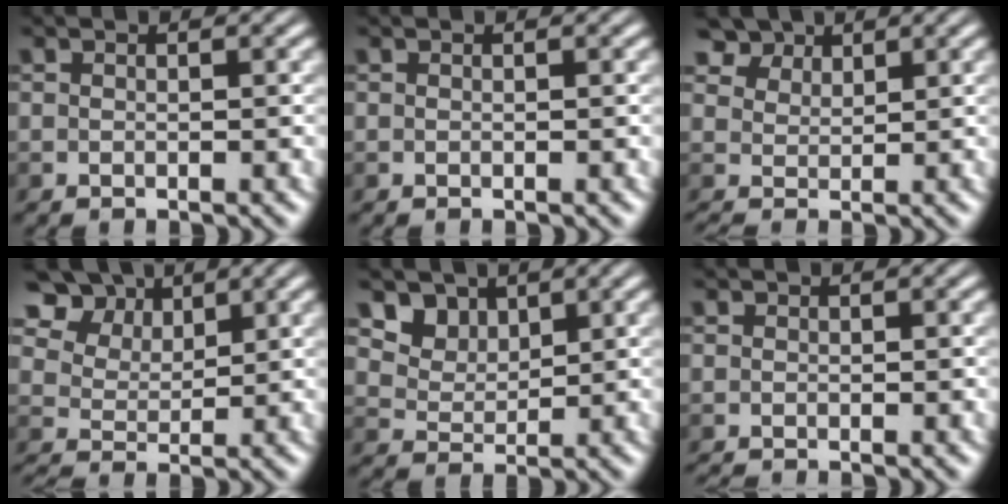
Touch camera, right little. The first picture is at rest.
{"total": 0.0}
{"total": 4.4, "force": [3.6, 2.2, 1.2], "torque": [-0.033, -0.007, 0.074]}
{"total": 8.3, "force": [5.8, 4.6, 3.8], "torque": [-0.084, 0.007, 0.098]}
{"total": 4.1, "force": [2.8, 2.7, 1.2], "torque": [-0.035, -0.021, 0.064]}
{"total": 0.0}